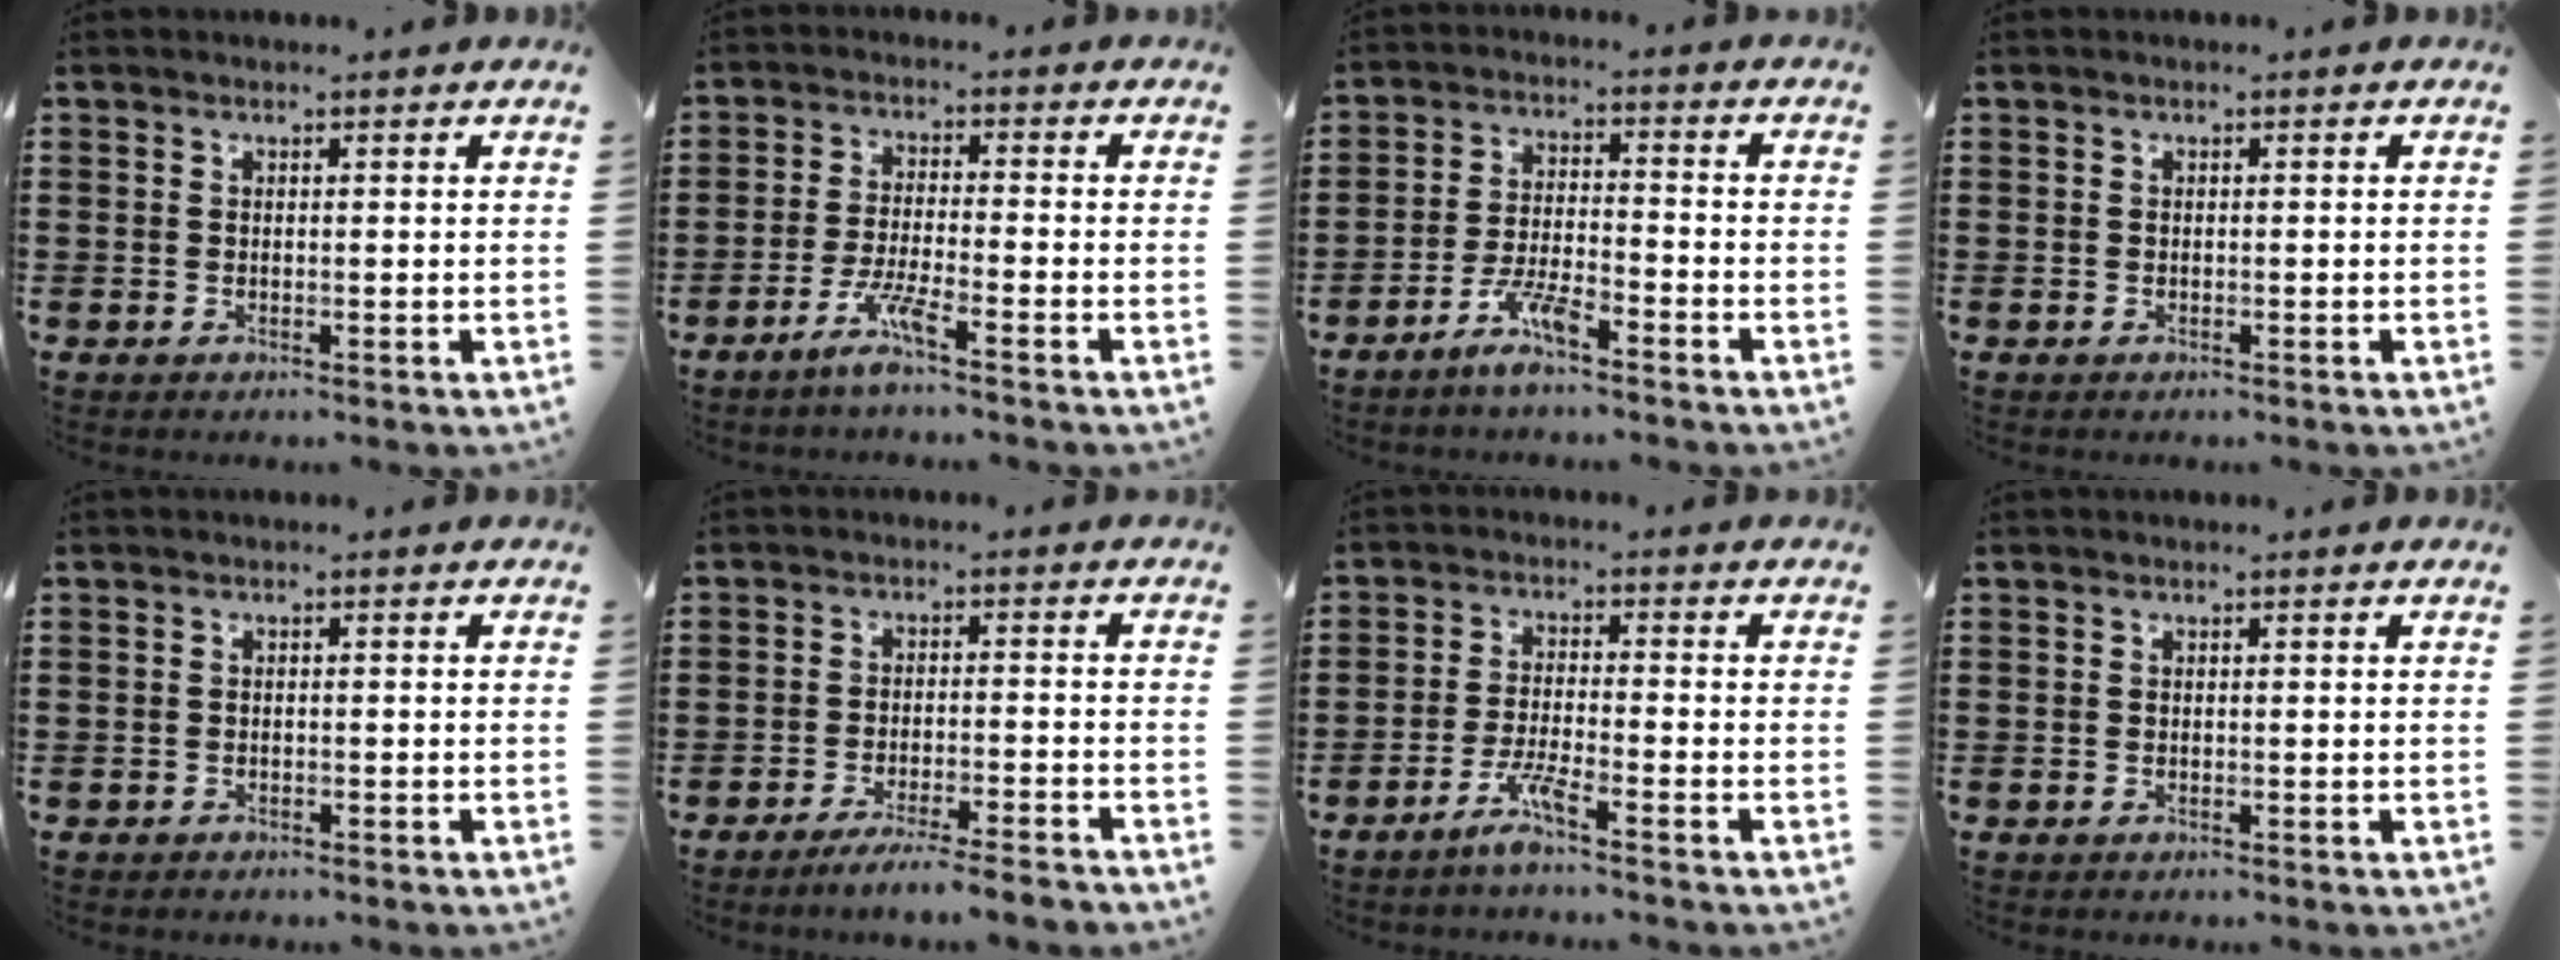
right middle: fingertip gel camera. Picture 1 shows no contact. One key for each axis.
{"total": 4.9, "fx": -3.5, "fy": 0.0, "fz": 3.5, "tx": -0.080, "ty": -0.009, "tz": -0.066}
{"total": 5.6, "fx": -4.3, "fy": 0.7, "fz": 3.6, "tx": -0.079, "ty": -0.003, "tz": -0.083}
{"total": 0.0}
{"total": 0.8, "fx": -0.7, "fy": 0.4, "fz": 0.0, "tx": 0.000, "ty": 0.002, "tz": -0.017}
{"total": 4.3, "fx": -3.9, "fy": -0.2, "fz": 1.7, "tx": -0.032, "ty": -0.008, "tz": -0.076}
{"total": 4.2, "fx": -3.1, "fy": -0.1, "fz": 2.9, "tx": -0.063, "ty": -0.004, "tz": -0.060}
{"total": 0.0}